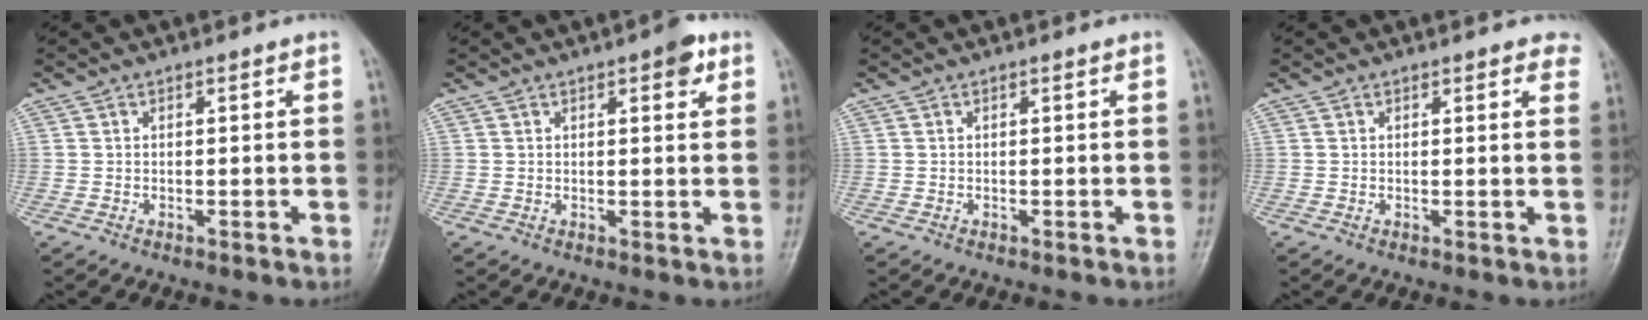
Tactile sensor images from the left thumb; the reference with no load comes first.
{"total": 3.7, "force": [1.9, 1.4, 2.8], "torque": [-0.027, -0.004, 0.020]}
{"total": 0.0}
{"total": 2.8, "force": [2.0, 1.1, 1.5], "torque": [0.002, -0.003, 0.016]}